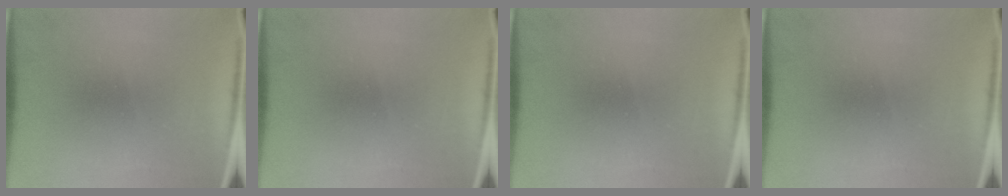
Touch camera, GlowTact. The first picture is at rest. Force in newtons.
{"total": 0.0}
{"total": 0.0}
{"total": 0.0}